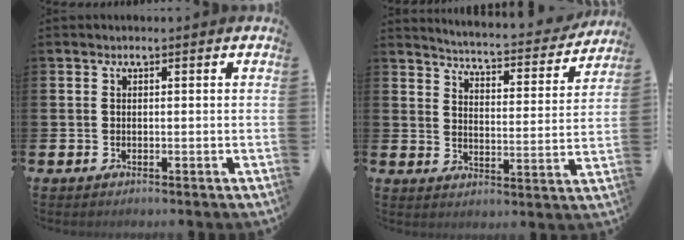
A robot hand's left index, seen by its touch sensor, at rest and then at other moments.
{"total": 4.5, "force": [4.5, 0.2, 0.9], "torque": [-0.034, -0.042, 0.068]}